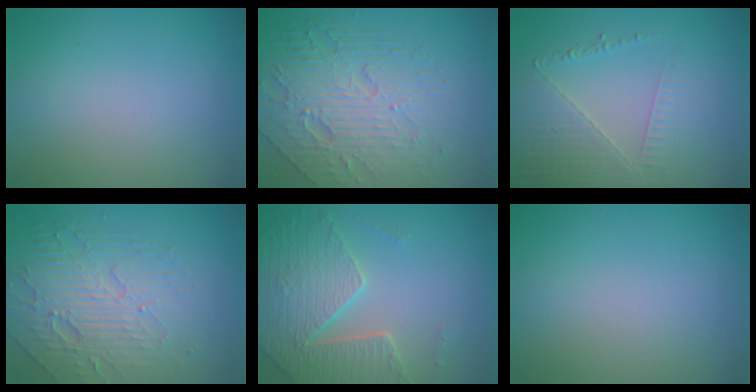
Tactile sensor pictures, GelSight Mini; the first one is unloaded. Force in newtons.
{"total": 7.1, "press": 5.1, "slide": 5.0}
{"total": 5.0, "press": 3.2, "slide": 3.8}
{"total": 5.6, "press": 4.4, "slide": 3.4}
{"total": 5.2, "press": 4.6, "slide": 2.5}
{"total": 0.0}